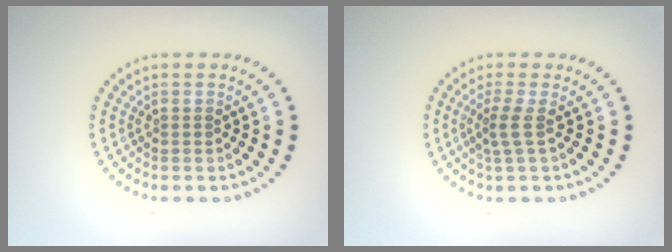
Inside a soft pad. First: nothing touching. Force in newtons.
{"total": 1.9, "press": 1.3, "slide": 1.4}